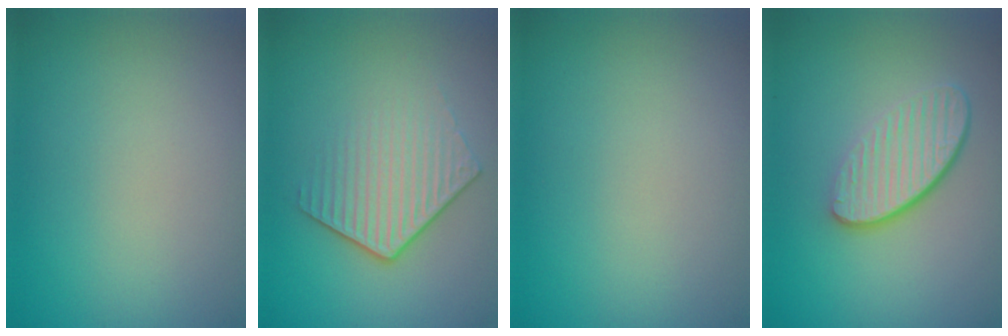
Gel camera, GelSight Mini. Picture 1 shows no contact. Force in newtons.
{"total": 4.2, "press": 2.9, "slide": 2.9}
{"total": 0.0}
{"total": 4.6, "press": 3.1, "slide": 3.3}